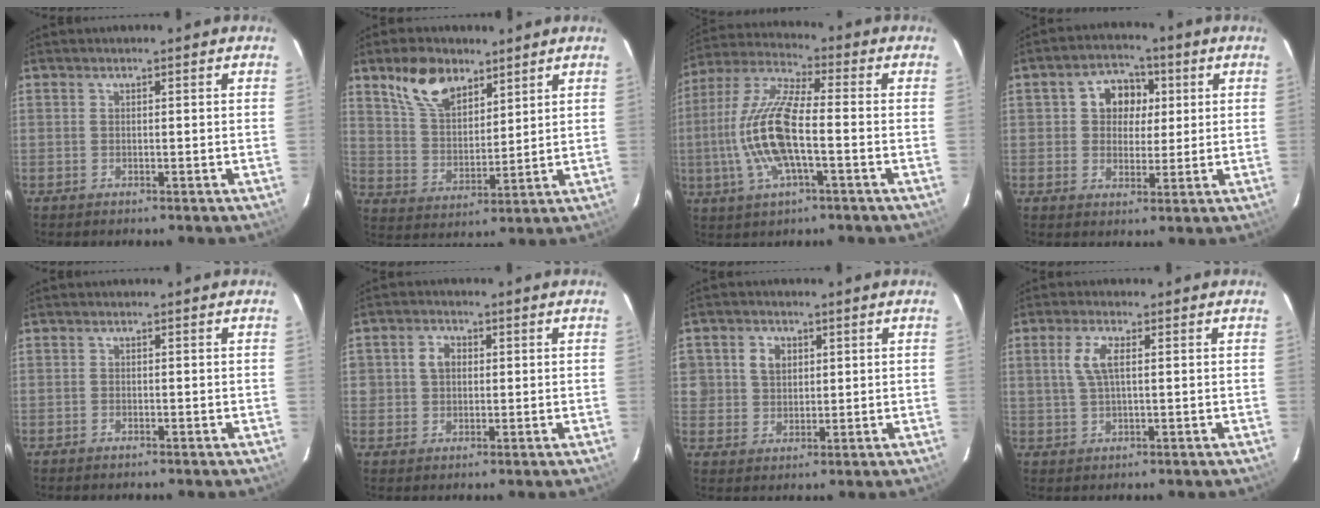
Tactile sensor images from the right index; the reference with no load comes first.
{"total": 11.1, "force": [7.2, 6.0, 5.9], "torque": [-0.111, 0.020, 0.143]}
{"total": 14.7, "force": [-2.7, 4.0, 13.9], "torque": [-0.288, -0.001, -0.057]}
{"total": 7.4, "force": [1.6, 6.3, 3.7], "torque": [-0.061, 0.025, 0.027]}
{"total": 0.6, "force": [-0.5, 0.3, 0.1], "torque": [-0.003, 0.001, -0.010]}
{"total": 3.8, "force": [0.7, 3.3, 1.7], "torque": [-0.024, 0.014, 0.015]}
{"total": 5.3, "force": [1.6, 4.6, 1.8], "torque": [-0.034, 0.019, 0.033]}
{"total": 4.7, "force": [1.3, 1.7, 4.2], "torque": [-0.086, 0.006, 0.028]}